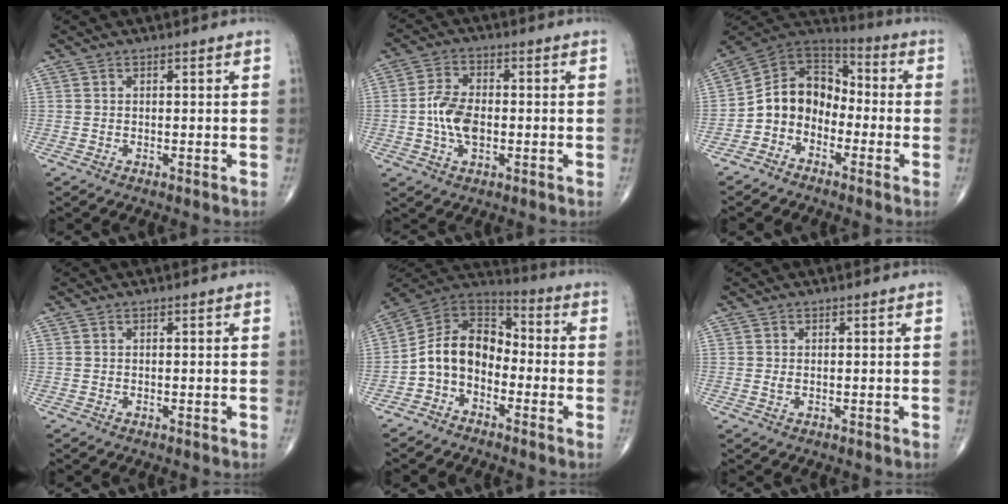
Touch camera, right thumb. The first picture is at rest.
{"total": 7.8, "force": [-1.0, 4.5, 6.3], "torque": [-0.119, 0.007, -0.024]}
{"total": 11.1, "force": [-3.5, 8.8, 5.8], "torque": [-0.076, 0.068, -0.082]}
{"total": 0.0}
{"total": 11.3, "force": [-3.2, 8.2, 7.0], "torque": [-0.103, 0.067, -0.076]}
{"total": 0.9, "force": [0.0, 0.5, 0.7], "torque": [-0.017, 0.001, 0.001]}